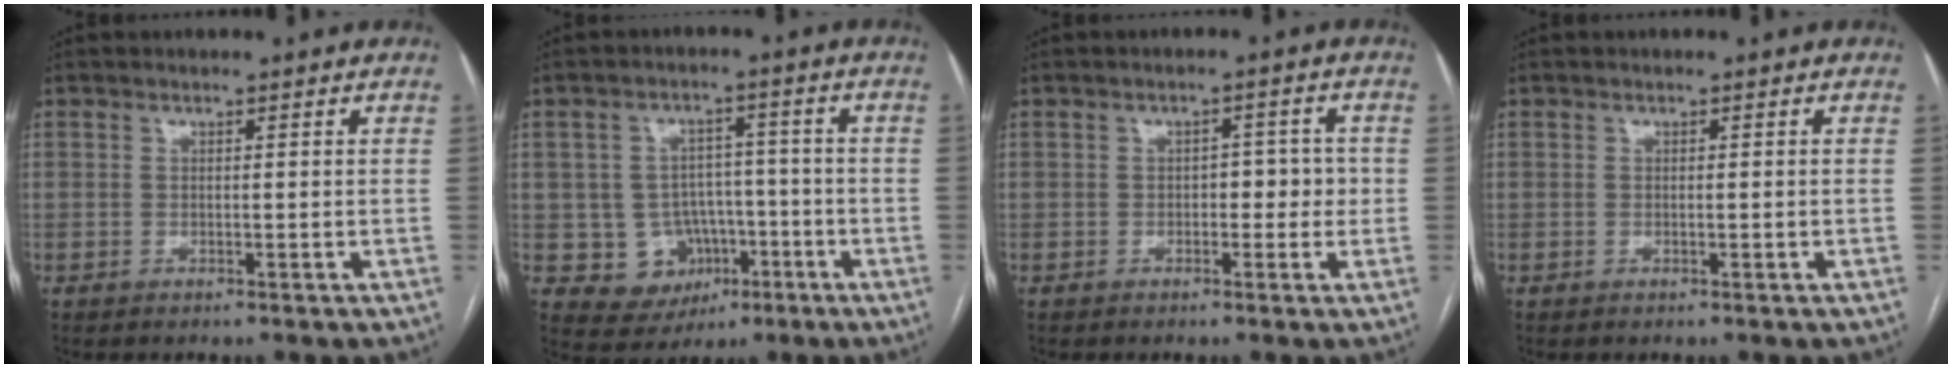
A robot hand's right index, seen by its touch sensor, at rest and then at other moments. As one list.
[{"total": 8.2, "force": [-2.2, 7.6, 2.1], "torque": [-0.024, 0.024, -0.022]}, {"total": 3.7, "force": [-0.4, 2.1, 3.0], "torque": [-0.028, 0.018, -0.007]}, {"total": 0.5, "force": [-0.1, 0.0, 0.5], "torque": [-0.010, -0.001, 0.000]}]